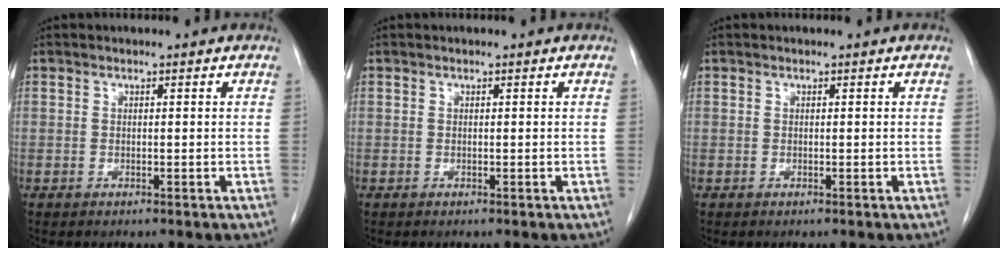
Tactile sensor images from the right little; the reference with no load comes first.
{"total": 0.0}
{"total": 0.0}